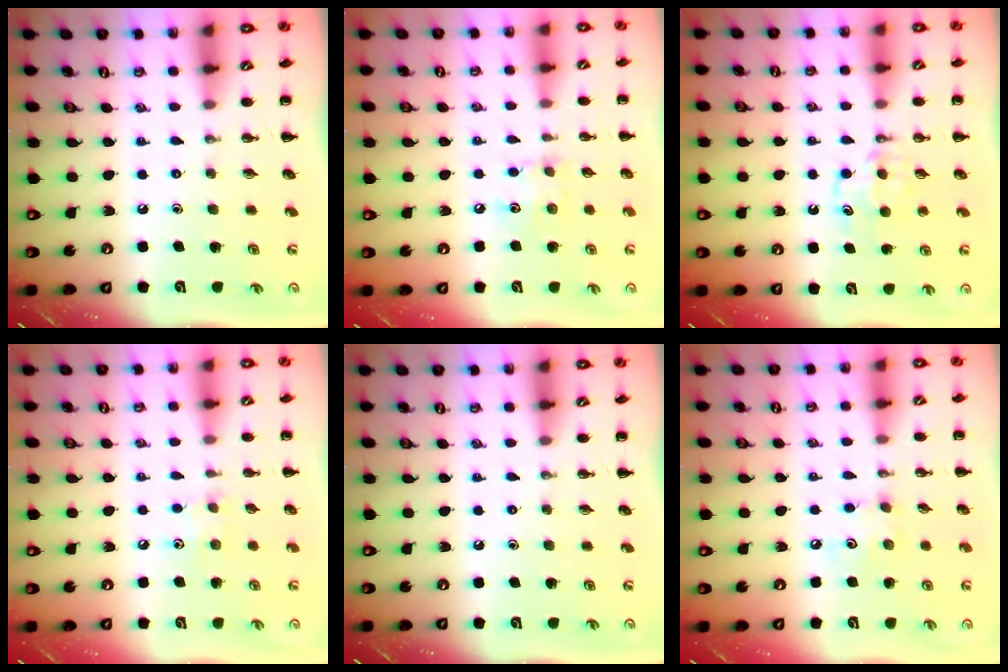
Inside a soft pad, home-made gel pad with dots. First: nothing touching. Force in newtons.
{"total": 6.0, "press": 5.8, "slide": 1.4}
{"total": 5.1, "press": 4.7, "slide": 1.7}
{"total": 6.4, "press": 6.2, "slide": 1.6}
{"total": 0.0}
{"total": 4.3, "press": 4.2, "slide": 0.7}